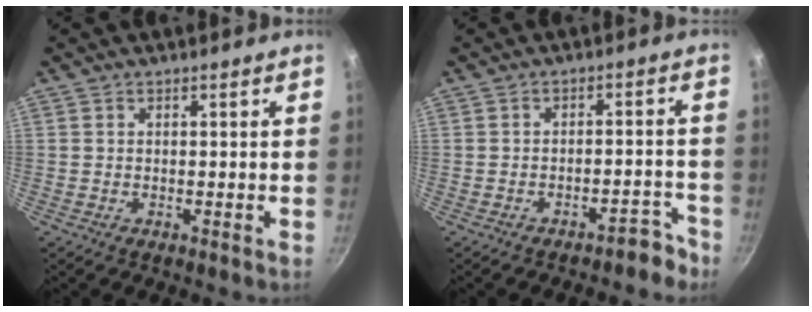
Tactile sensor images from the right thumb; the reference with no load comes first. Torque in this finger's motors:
{"motor_torque": [-0.16, 0.01, -0.20, 0.08, 0.05]}